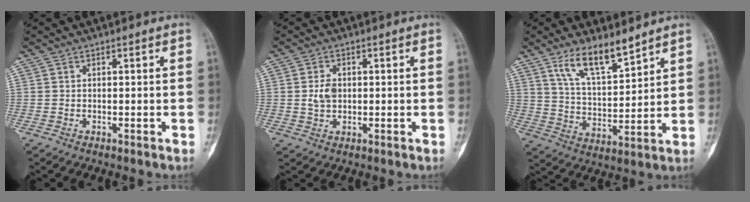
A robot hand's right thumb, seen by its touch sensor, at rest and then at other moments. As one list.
[{"total": 3.7, "force": [0.2, 2.6, 2.6], "torque": [-0.042, 0.003, 0.002]}, {"total": 10.7, "force": [7.6, 3.4, 6.7], "torque": [-0.109, -0.051, 0.149]}]